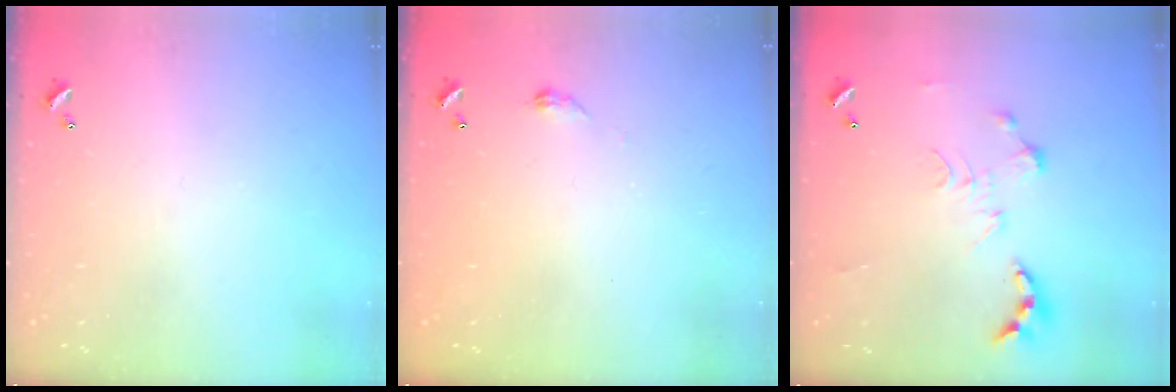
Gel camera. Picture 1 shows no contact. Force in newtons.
{"total": 2.8, "press": 2.7, "slide": 0.5}
{"total": 0.6, "press": 0.6, "slide": 0.1}